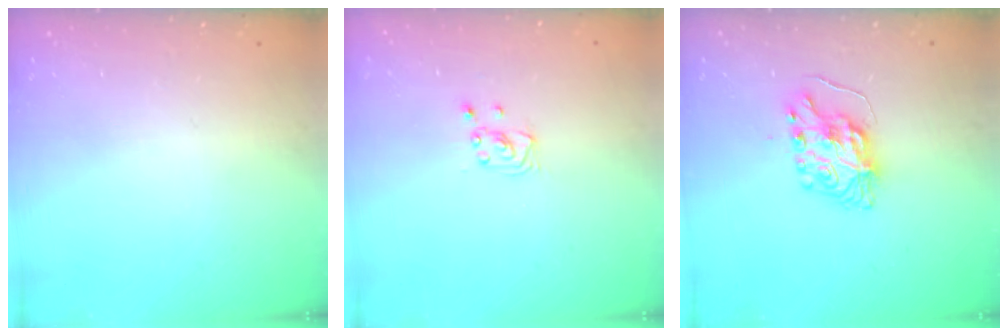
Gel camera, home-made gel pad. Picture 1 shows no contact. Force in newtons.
{"total": 2.2, "press": 2.2, "slide": 0.2}
{"total": 8.2, "press": 8.2, "slide": 0.5}